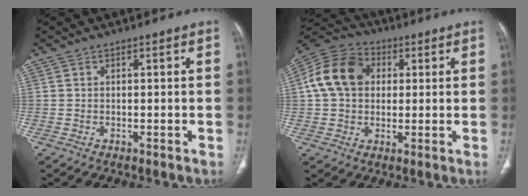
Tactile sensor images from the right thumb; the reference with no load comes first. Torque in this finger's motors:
{"motor_torque": [-0.60, 0.84, 0.56, -0.25, 0.22]}